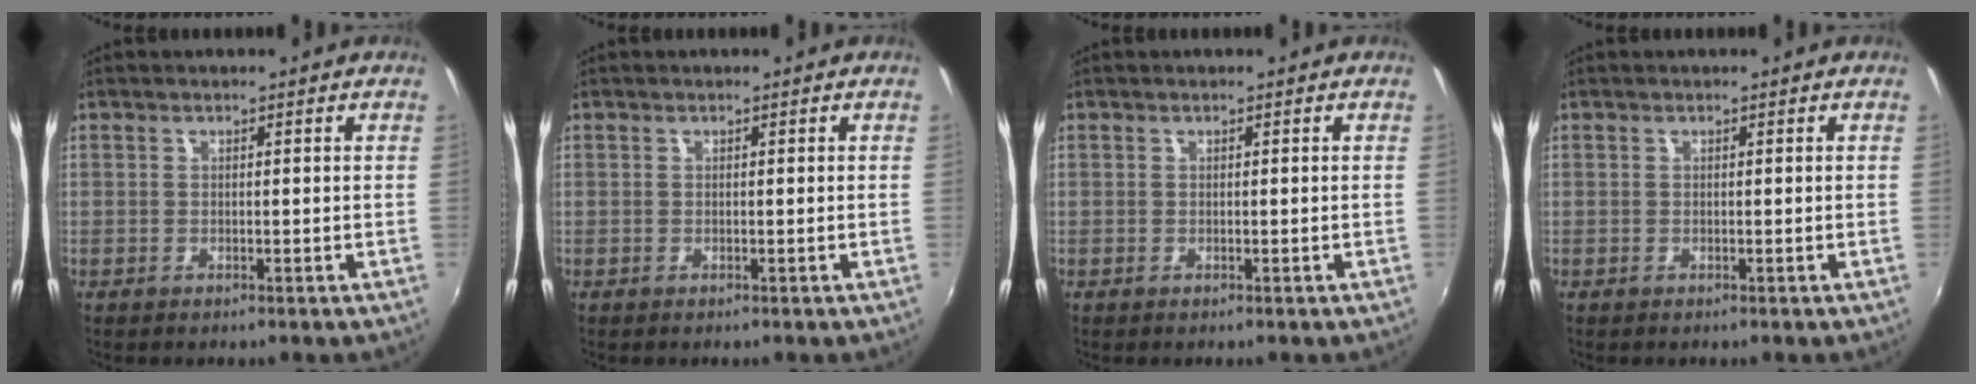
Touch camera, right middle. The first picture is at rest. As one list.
[{"total": 0.0}, {"total": 0.0}, {"total": 0.0}]